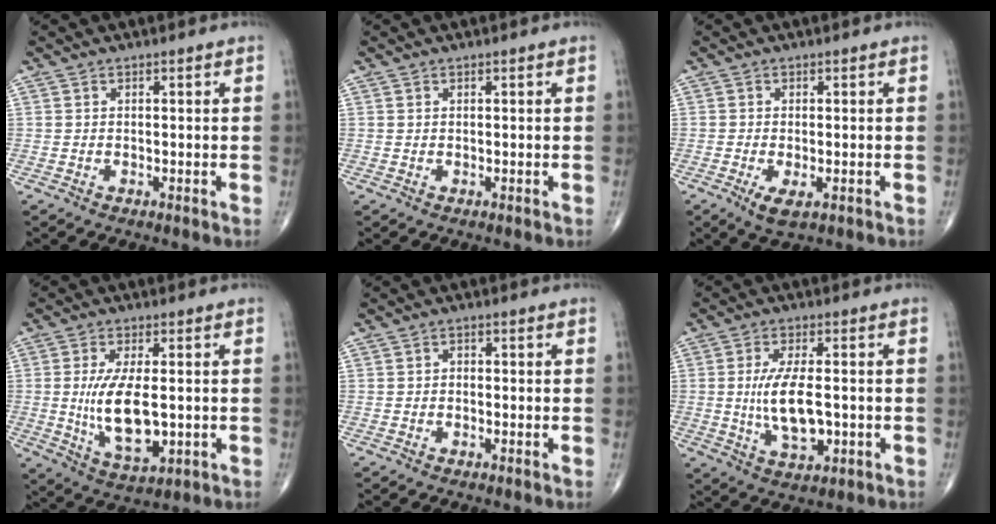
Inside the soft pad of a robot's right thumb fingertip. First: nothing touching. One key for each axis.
{"total": 0.0}
{"total": 3.5, "fx": -1.4, "fy": 1.4, "fz": 2.9, "tx": -0.054, "ty": -0.008, "tz": -0.022}
{"total": 11.7, "fx": -0.8, "fy": 5.2, "fz": 10.5, "tx": -0.190, "ty": -0.018, "tz": -0.003}
{"total": 0.9, "fx": -0.4, "fy": 0.7, "fz": 0.4, "tx": 0.002, "ty": 0.003, "tz": -0.011}
{"total": 9.7, "fx": -0.7, "fy": 4.3, "fz": 8.7, "tx": -0.159, "ty": -0.006, "tz": -0.008}